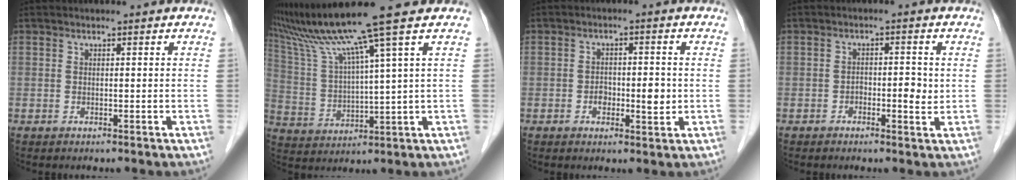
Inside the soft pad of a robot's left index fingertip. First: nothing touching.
{"total": 12.5, "force": [9.6, -3.2, 7.4], "torque": [-0.138, 0.001, 0.176]}
{"total": 4.1, "force": [-0.7, 1.9, 3.6], "torque": [-0.051, 0.005, -0.006]}
{"total": 2.8, "force": [-0.3, 1.2, 2.5], "torque": [-0.034, 0.003, -0.005]}